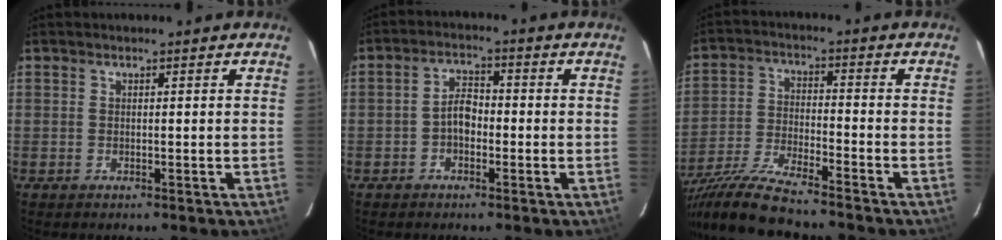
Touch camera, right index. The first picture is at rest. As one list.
[{"total": 3.8, "force": [-1.2, 2.5, 2.7], "torque": [-0.048, 0.013, -0.022]}, {"total": 13.7, "force": [-12.1, 0.4, 6.2], "torque": [-0.136, -0.023, -0.230]}]